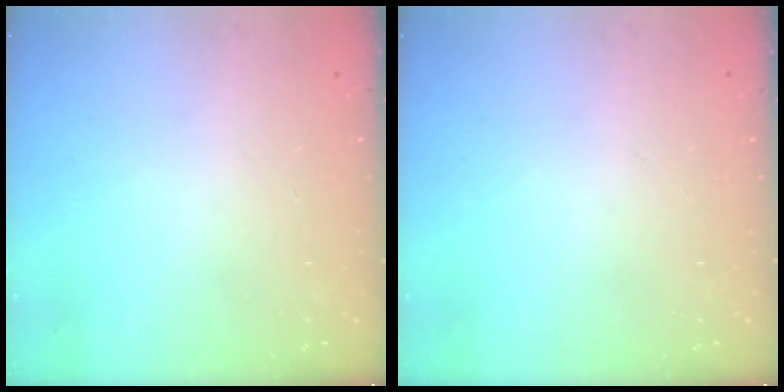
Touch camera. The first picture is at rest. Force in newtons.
{"total": 0.0}